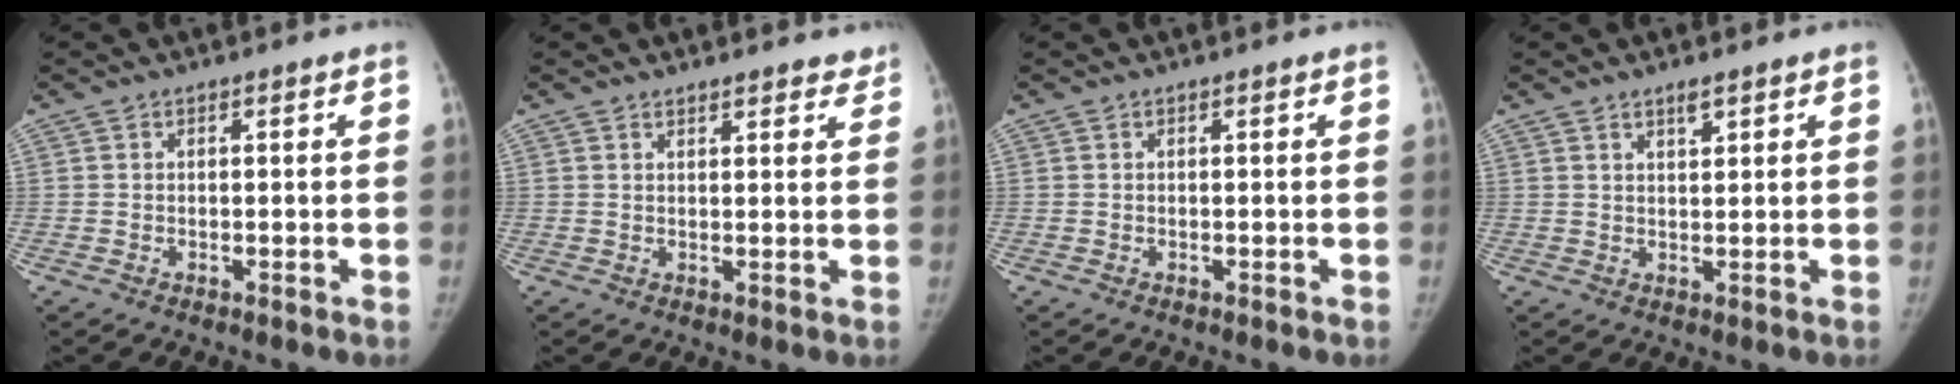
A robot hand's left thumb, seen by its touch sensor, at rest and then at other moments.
{"total": 4.7, "force": [4.2, 1.6, 1.5], "torque": [0.010, -0.015, 0.046]}
{"total": 0.0}
{"total": 2.2, "force": [1.6, 0.6, 1.4], "torque": [-0.020, -0.011, 0.030]}